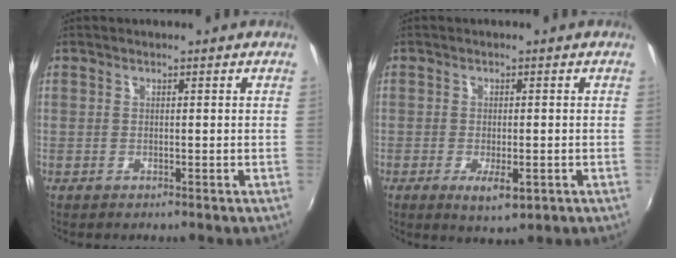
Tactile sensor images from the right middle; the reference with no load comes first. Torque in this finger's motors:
{"motor_torque": [0.83, -1.31, 0.02, 0.02]}